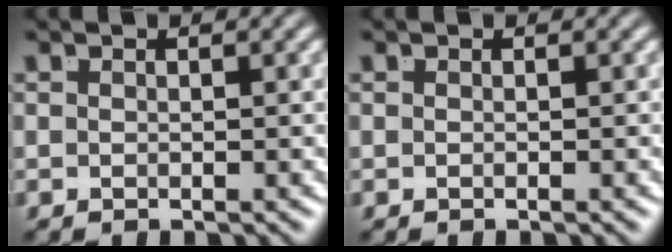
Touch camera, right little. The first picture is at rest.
{"total": 0.0}